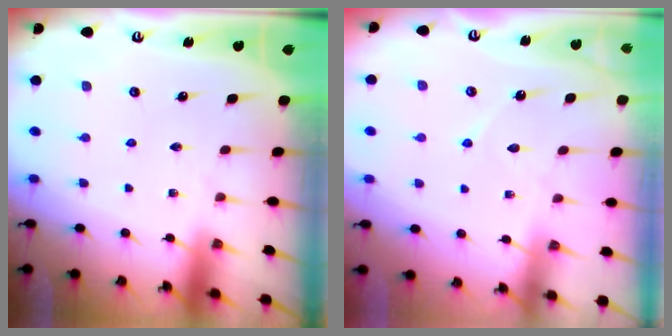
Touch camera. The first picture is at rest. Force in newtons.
{"total": 3.3, "press": 3.3, "slide": 0.4}